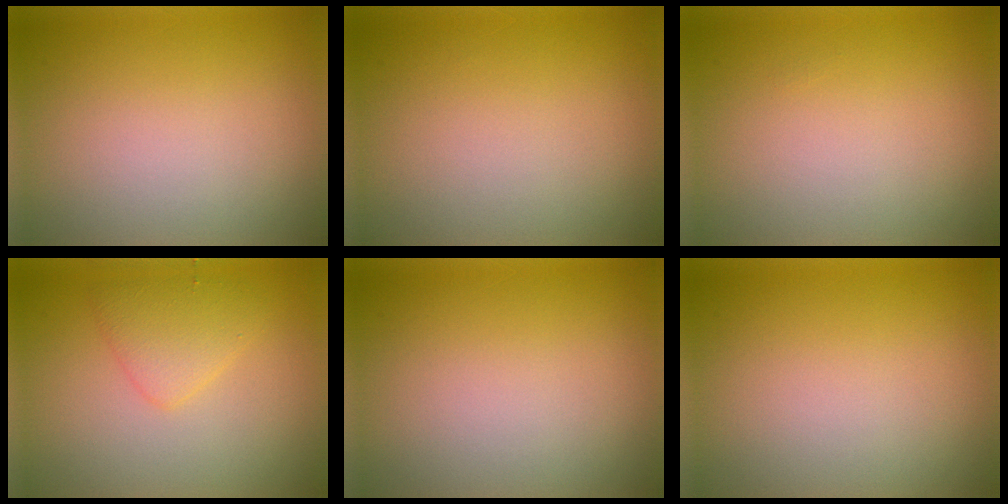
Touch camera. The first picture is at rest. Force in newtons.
{"total": 0.0}
{"total": 0.0}
{"total": 2.5, "press": 2.5, "slide": 0.1}
{"total": 0.0}
{"total": 0.0}